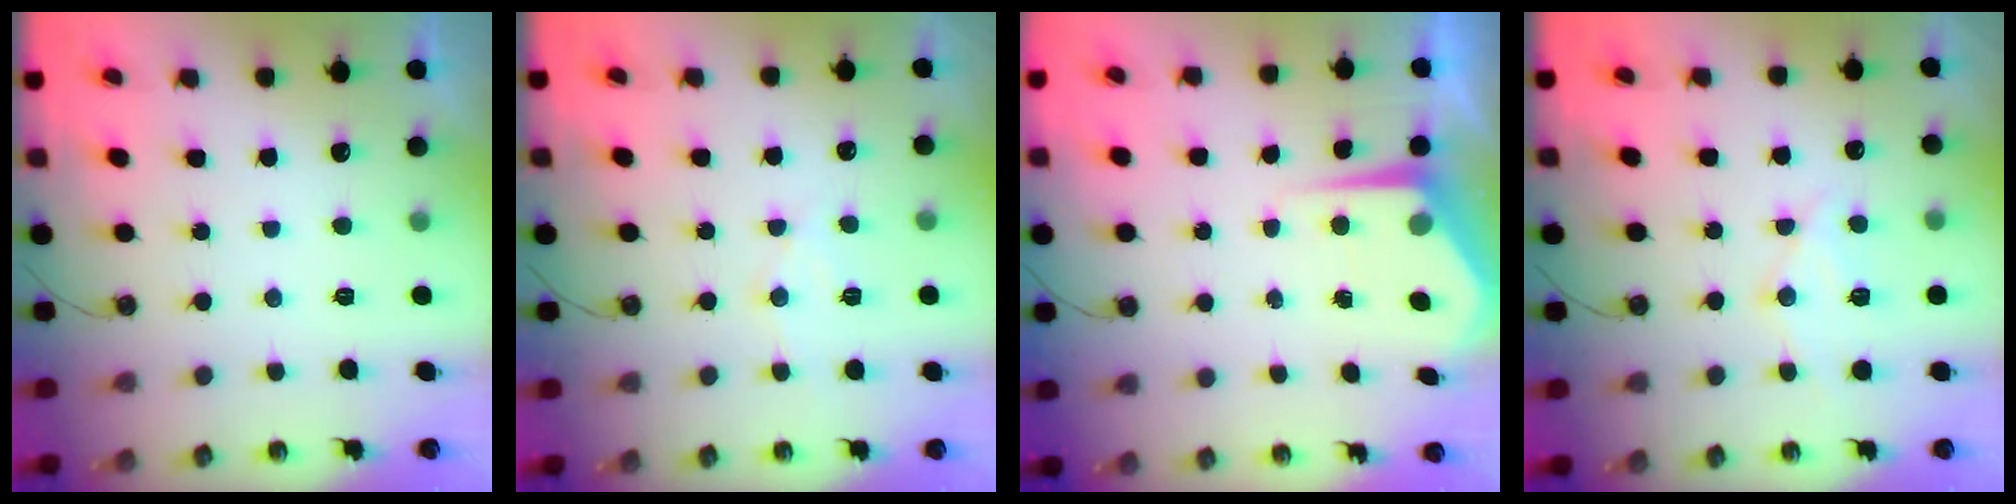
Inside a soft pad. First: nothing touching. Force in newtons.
{"total": 7.4, "press": 7.4, "slide": 0.5}
{"total": 6.7, "press": 6.7, "slide": 0.2}
{"total": 9.9, "press": 9.9, "slide": 0.4}